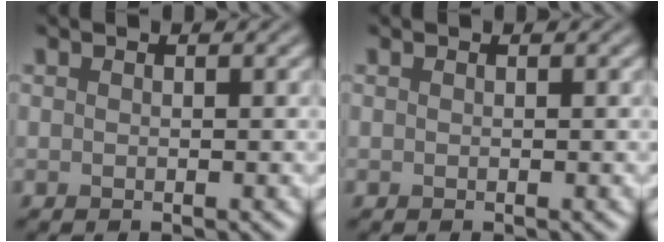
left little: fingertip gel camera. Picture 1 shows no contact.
{"total": 0.0}